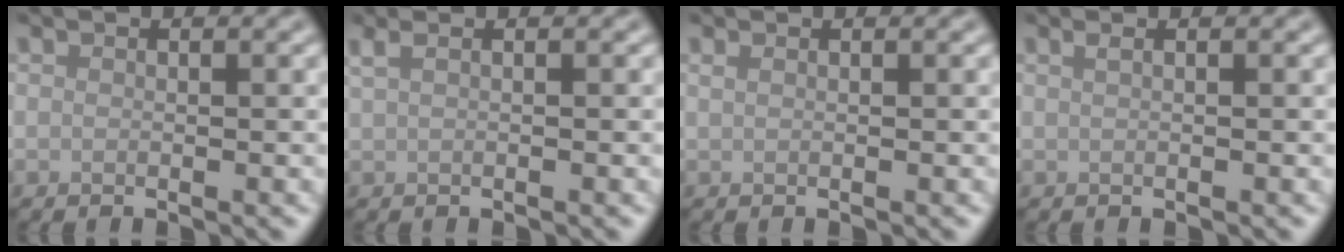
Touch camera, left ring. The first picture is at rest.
{"total": 1.7, "force": [0.9, 0.7, 1.2], "torque": [-0.023, -0.002, 0.011]}
{"total": 0.6, "force": [0.4, 0.3, 0.4], "torque": [-0.007, 0.002, 0.005]}
{"total": 1.2, "force": [0.6, 0.6, 0.9], "torque": [-0.009, -0.002, 0.000]}